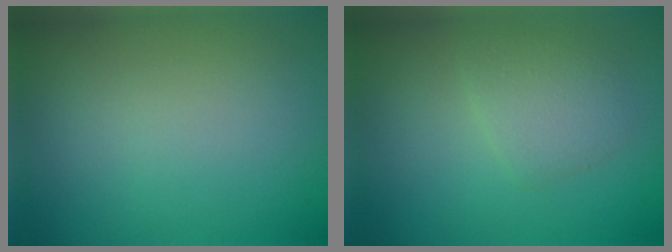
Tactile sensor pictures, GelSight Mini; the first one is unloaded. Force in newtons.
{"total": 2.3, "press": 2.3, "slide": 0.1}